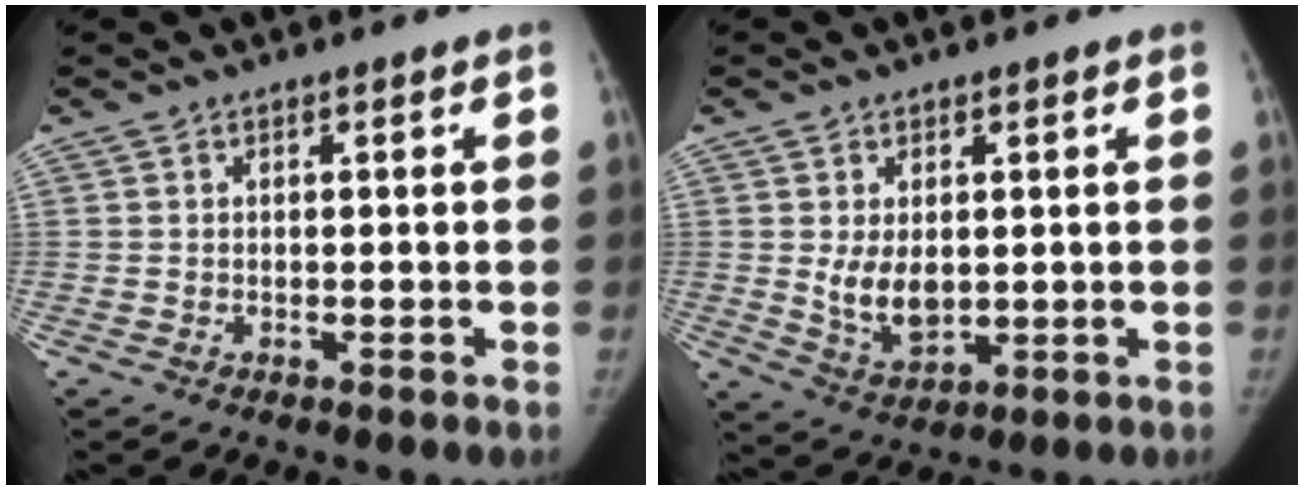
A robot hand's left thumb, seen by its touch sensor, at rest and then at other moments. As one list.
[{"total": 7.1, "force": [0.5, 4.4, 5.5], "torque": [-0.081, -0.017, 0.024]}]